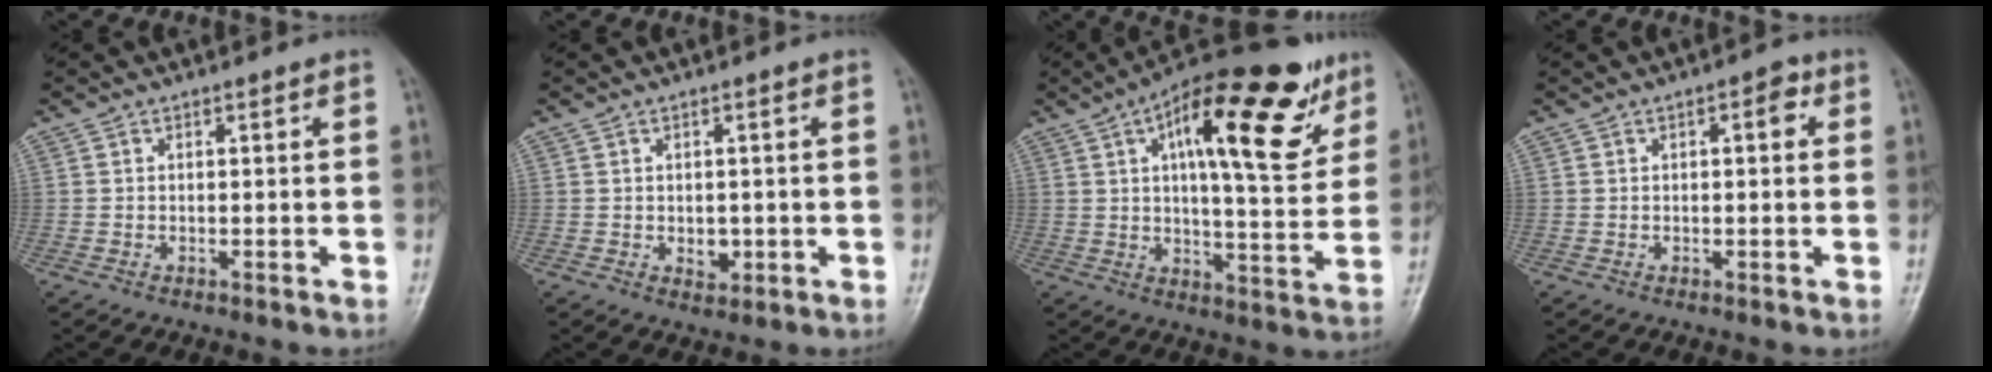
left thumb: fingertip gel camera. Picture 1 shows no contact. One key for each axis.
{"total": 2.8, "fx": -0.3, "fy": 2.0, "fz": 1.9, "tx": -0.017, "ty": -0.002, "tz": 0.001}
{"total": 22.6, "fx": 10.5, "fy": 8.2, "fz": 18.3, "tx": -0.240, "ty": -0.018, "tz": 0.152}
{"total": 2.8, "fx": 0.8, "fy": 1.2, "fz": 2.4, "tx": -0.027, "ty": 0.004, "tz": 0.005}